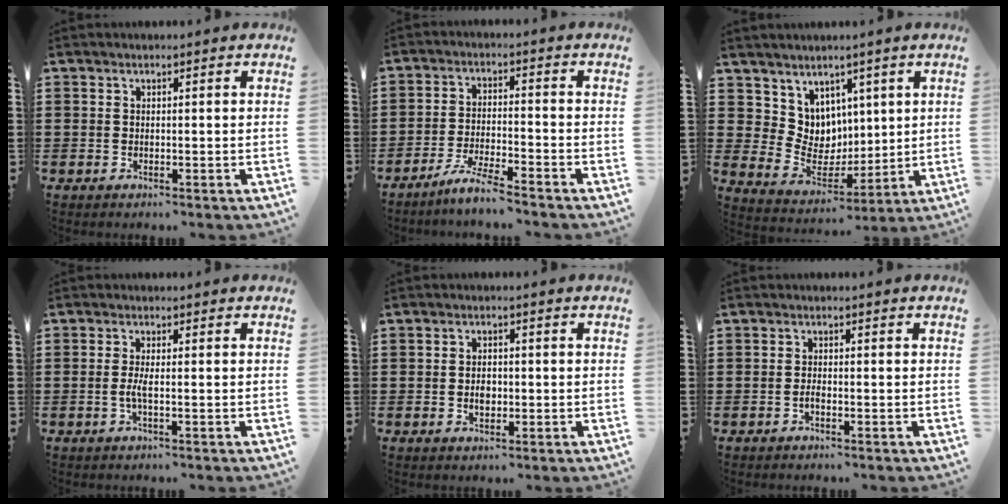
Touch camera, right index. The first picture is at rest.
{"total": 5.0, "force": [-4.5, -0.4, 2.0], "torque": [-0.047, -0.009, -0.089]}
{"total": 4.3, "force": [3.6, 2.5, 0.3], "torque": [-0.020, -0.004, 0.069]}
{"total": 2.3, "force": [-0.6, 0.2, 2.2], "torque": [-0.056, -0.007, -0.017]}
{"total": 2.5, "force": [-0.4, 1.6, 1.9], "torque": [-0.031, 0.001, -0.009]}
{"total": 1.1, "force": [-0.7, 0.3, 0.9], "torque": [-0.020, -0.005, -0.010]}